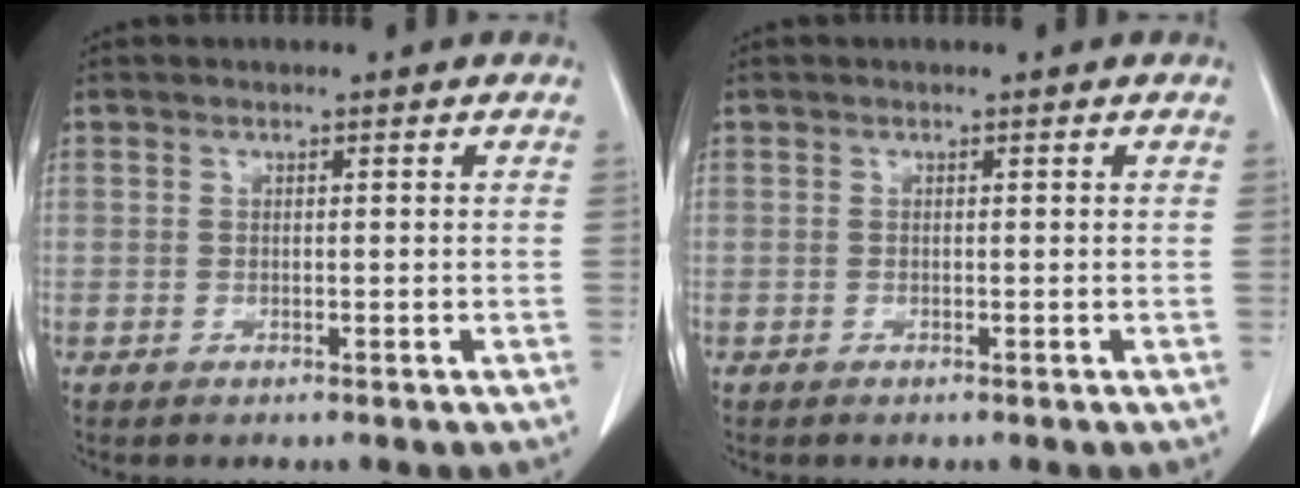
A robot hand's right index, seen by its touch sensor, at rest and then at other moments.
{"total": 0.0}